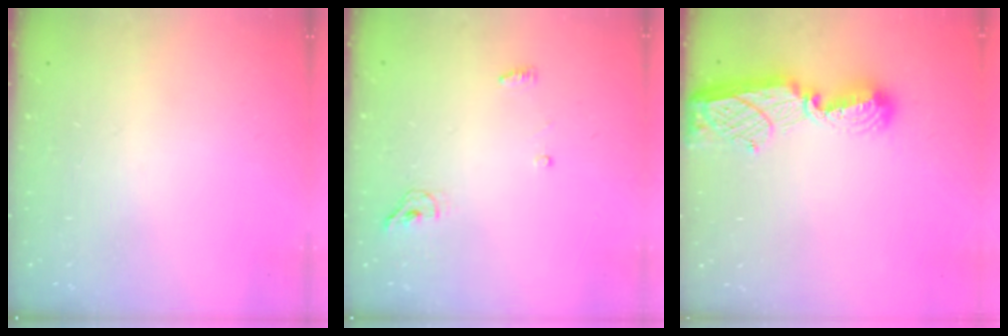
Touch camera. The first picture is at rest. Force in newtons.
{"total": 4.4, "press": 4.3, "slide": 1.1}
{"total": 10.7, "press": 10.7, "slide": 1.0}